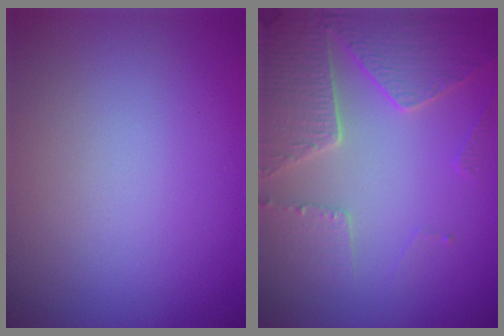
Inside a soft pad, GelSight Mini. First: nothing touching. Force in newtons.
{"total": 4.5, "press": 4.3, "slide": 1.4}